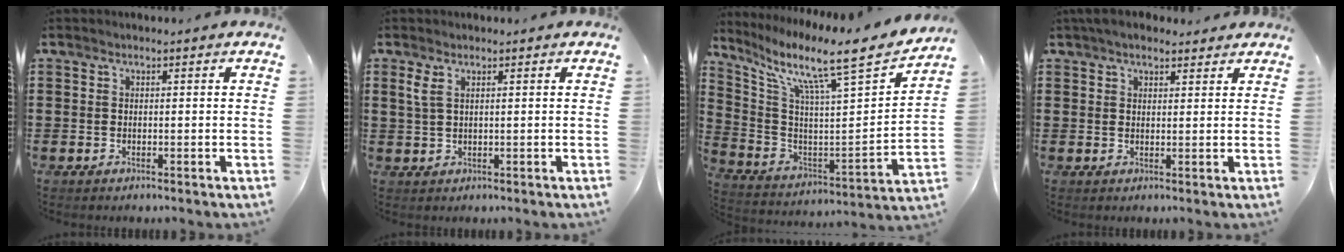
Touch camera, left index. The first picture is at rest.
{"total": 1.8, "force": [0.8, 0.5, 1.6], "torque": [-0.042, -0.001, 0.012]}
{"total": 9.9, "force": [7.9, 0.6, 5.9], "torque": [-0.125, -0.072, 0.115]}
{"total": 3.3, "force": [2.7, 1.3, 1.2], "torque": [-0.030, 0.006, 0.052]}